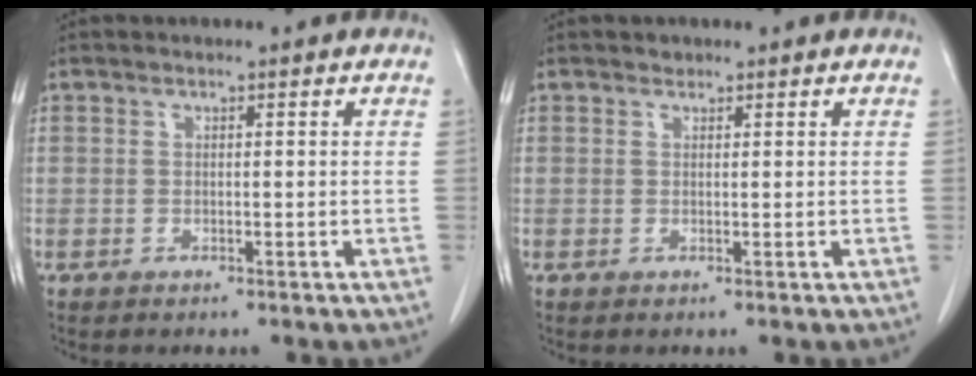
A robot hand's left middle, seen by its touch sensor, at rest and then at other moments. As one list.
[{"total": 0.6, "force": [0.5, 0.3, 0.0], "torque": [-0.005, -0.003, 0.007]}]